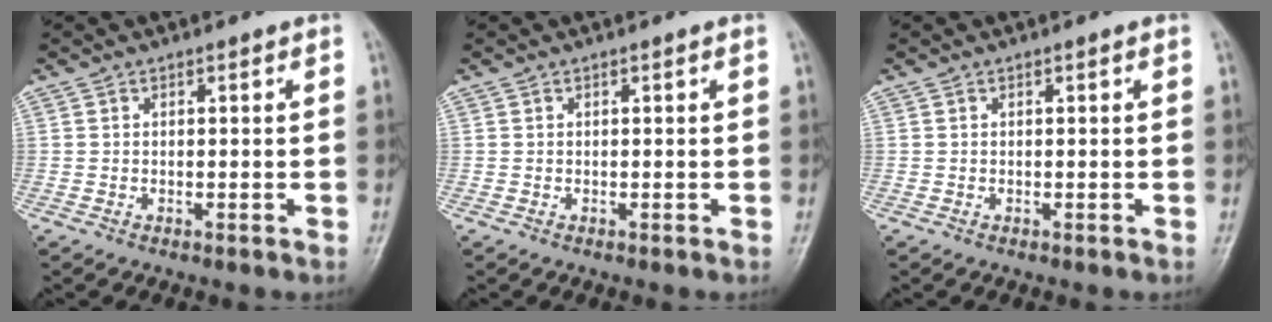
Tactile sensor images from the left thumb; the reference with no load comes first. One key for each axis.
{"total": 0.0}
{"total": 0.0}